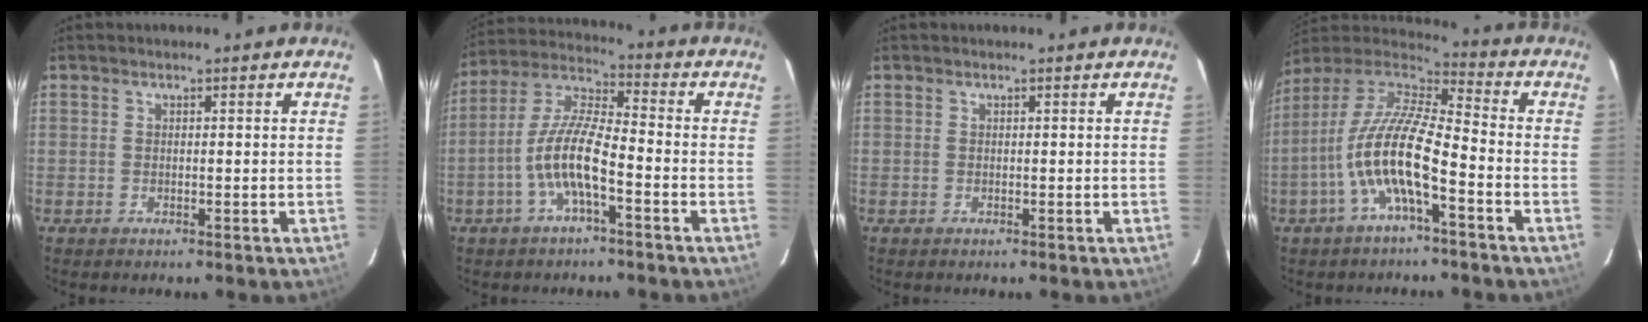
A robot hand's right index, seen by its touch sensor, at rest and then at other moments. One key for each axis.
{"total": 10.2, "fx": -3.9, "fy": 2.2, "fz": 9.2, "tx": -0.198, "ty": 0.007, "tz": -0.077}
{"total": 0.0}
{"total": 14.5, "fx": -5.1, "fy": 3.3, "fz": 13.2, "tx": -0.257, "ty": 0.000, "tz": -0.105}